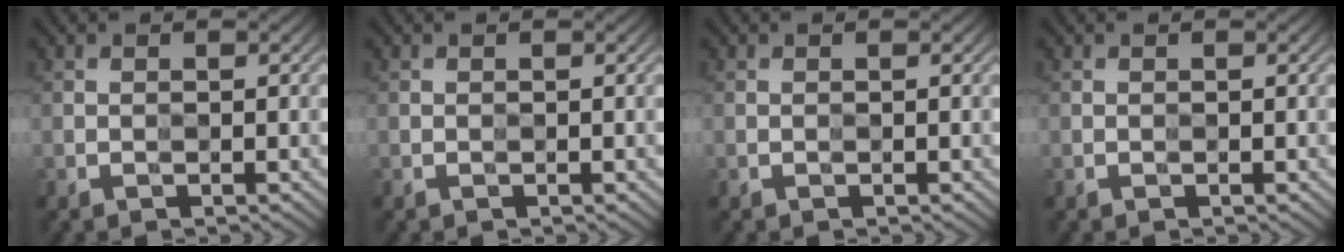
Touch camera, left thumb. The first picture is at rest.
{"total": 0.0}
{"total": 0.0}
{"total": 0.0}